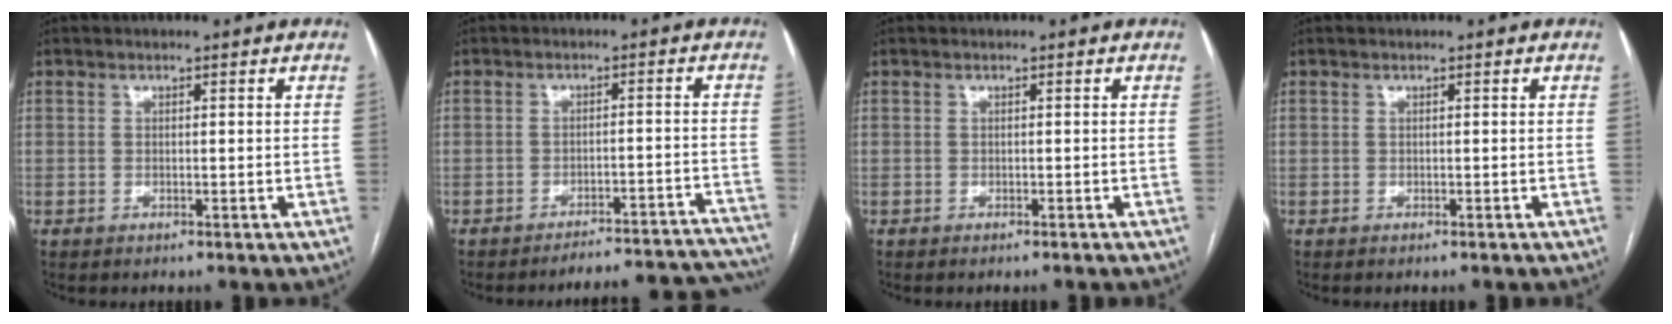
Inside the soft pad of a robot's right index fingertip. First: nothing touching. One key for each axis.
{"total": 18.9, "fx": -18.5, "fy": 1.8, "fz": 3.3, "tx": -0.008, "ty": 0.012, "tz": -0.211}
{"total": 1.8, "fx": -1.7, "fy": 0.1, "fz": 0.5, "tx": -0.004, "ty": -0.002, "tz": -0.022}
{"total": 0.8, "fx": -0.8, "fy": 0.0, "fz": 0.2, "tx": 0.001, "ty": -0.001, "tz": -0.012}